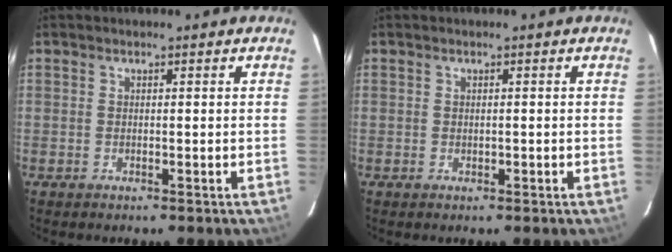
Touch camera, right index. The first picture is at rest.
{"total": 0.5, "force": [-0.1, 0.3, 0.5], "torque": [-0.010, -0.001, 0.000]}